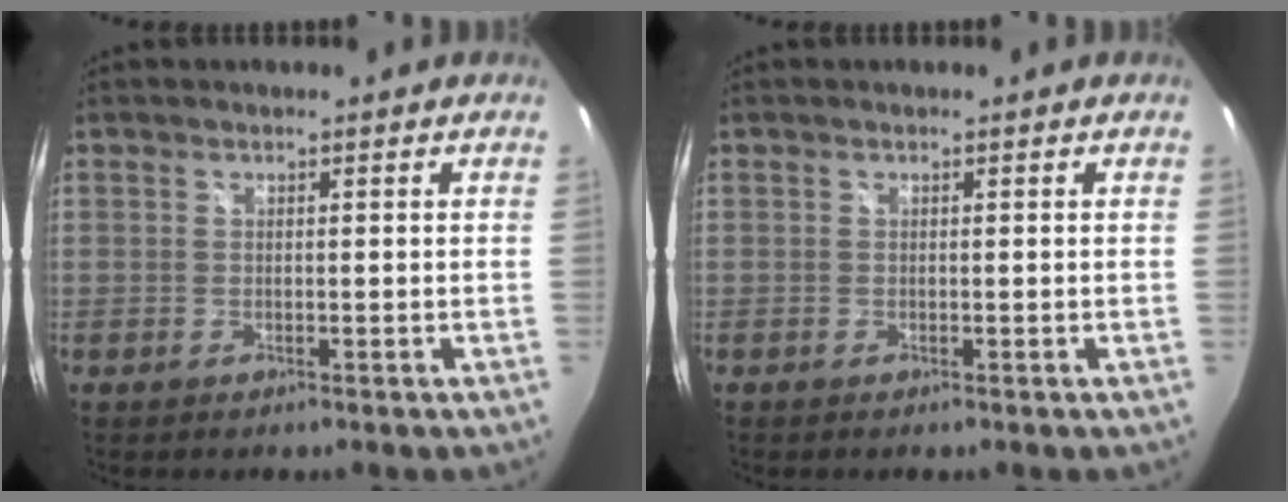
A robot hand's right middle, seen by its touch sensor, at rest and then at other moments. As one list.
[{"total": 0.0}]